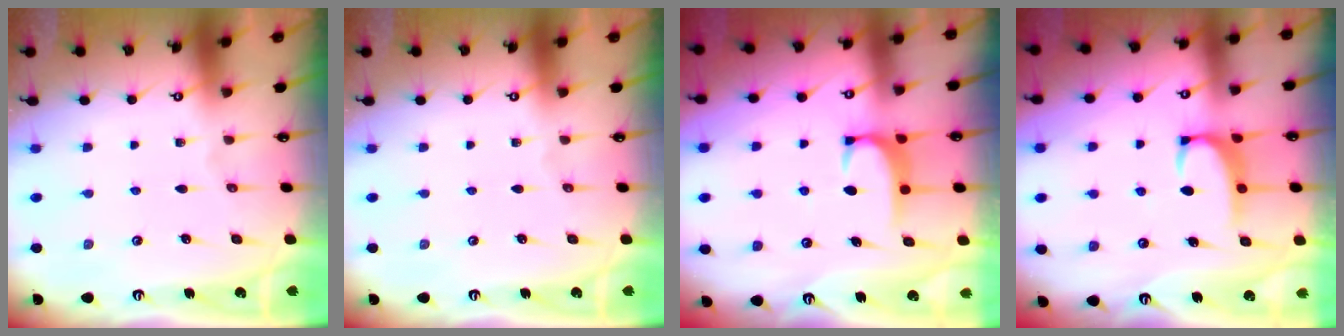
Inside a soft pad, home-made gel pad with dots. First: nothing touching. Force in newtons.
{"total": 0.0}
{"total": 1.9, "press": 1.9, "slide": 0.5}
{"total": 2.2, "press": 2.1, "slide": 0.7}